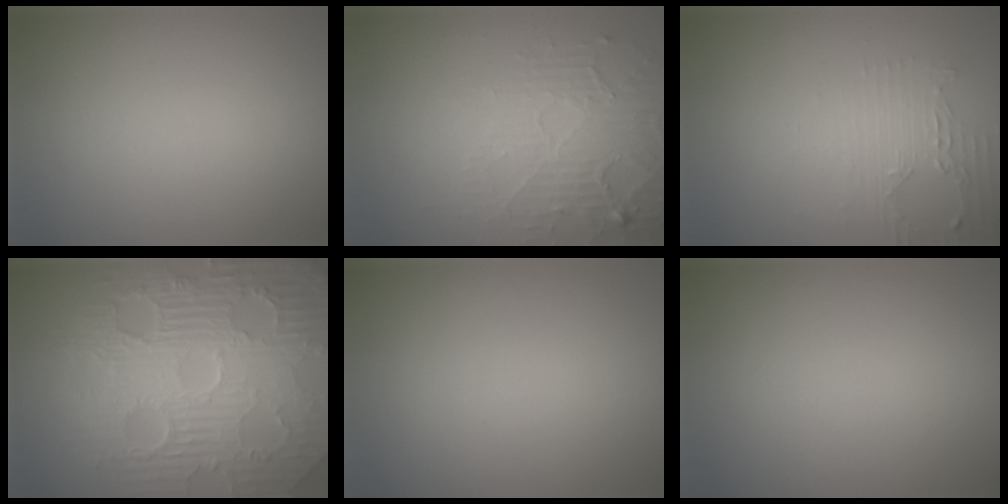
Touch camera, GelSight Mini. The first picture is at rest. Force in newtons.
{"total": 5.4, "press": 3.4, "slide": 4.2}
{"total": 2.1, "press": 2.0, "slide": 0.4}
{"total": 11.7, "press": 7.4, "slide": 9.0}
{"total": 0.0}
{"total": 0.0}